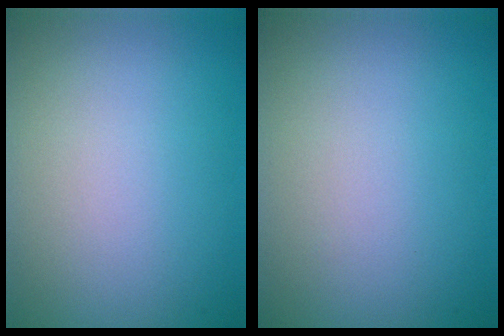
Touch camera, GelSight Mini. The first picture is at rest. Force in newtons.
{"total": 0.0}